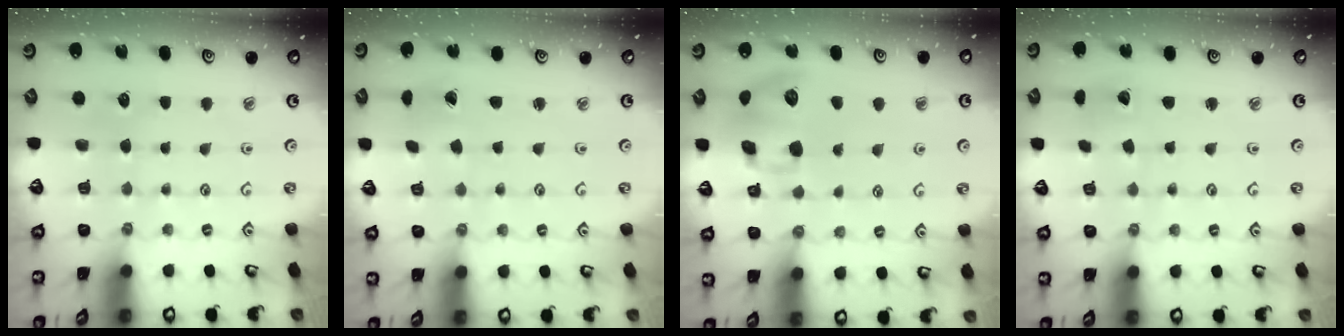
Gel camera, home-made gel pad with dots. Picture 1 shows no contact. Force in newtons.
{"total": 0.6, "press": 0.5, "slide": 0.2}
{"total": 11.0, "press": 10.8, "slide": 1.8}
{"total": 1.8, "press": 1.7, "slide": 0.3}